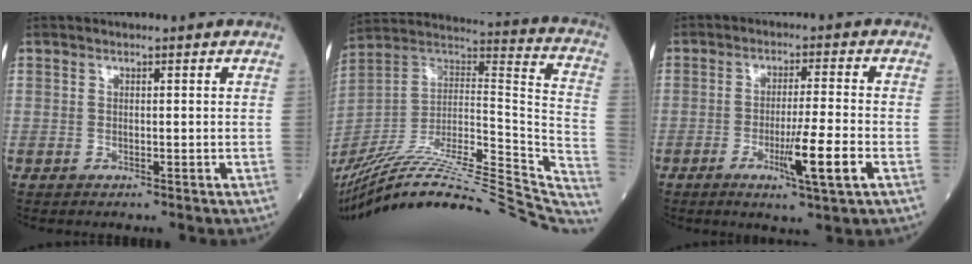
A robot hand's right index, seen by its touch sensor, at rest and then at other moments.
{"total": 41.1, "force": [-35.1, 5.1, 20.8], "torque": [-0.282, -0.056, -0.507]}
{"total": 7.5, "force": [-2.7, -0.5, 7.0], "torque": [-0.115, -0.015, -0.047]}